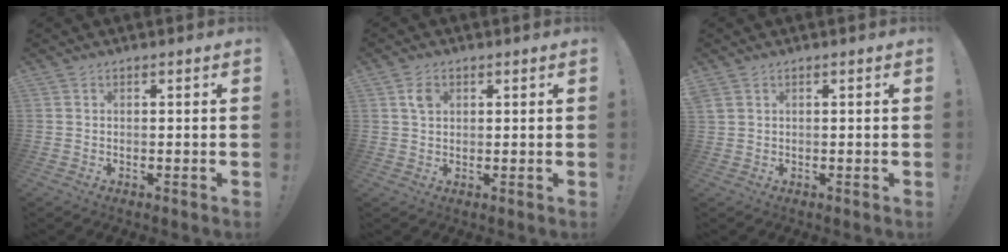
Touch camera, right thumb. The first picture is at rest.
{"total": 2.9, "force": [1.2, 2.0, 1.7], "torque": [-0.030, 0.000, 0.021]}
{"total": 1.6, "force": [0.9, 0.9, 1.0], "torque": [-0.027, 0.005, 0.019]}